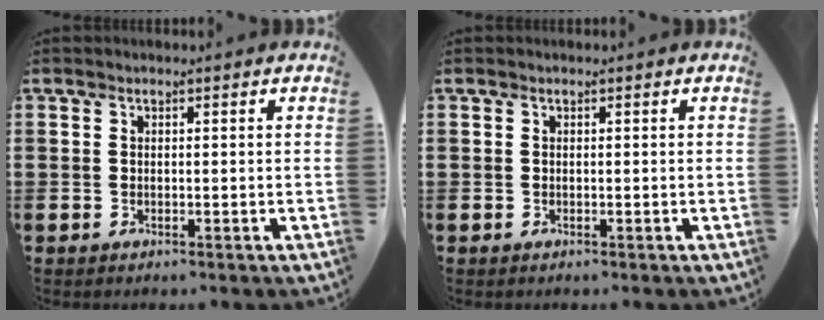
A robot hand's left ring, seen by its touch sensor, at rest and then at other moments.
{"total": 0.0}